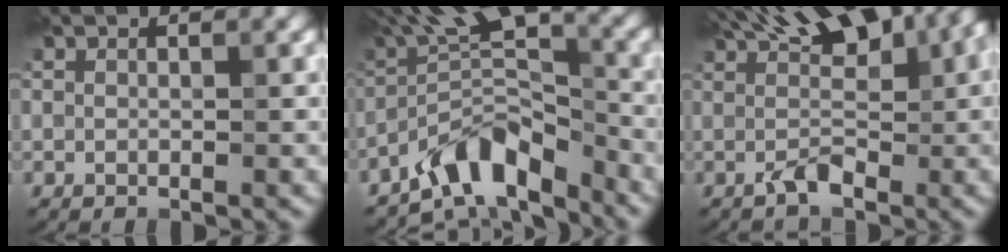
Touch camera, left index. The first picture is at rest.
{"total": 8.1, "force": [-5.3, 2.7, 5.5], "torque": [-0.081, 0.017, -0.108]}
{"total": 6.6, "force": [1.2, 2.8, 5.9], "torque": [-0.086, 0.019, 0.011]}